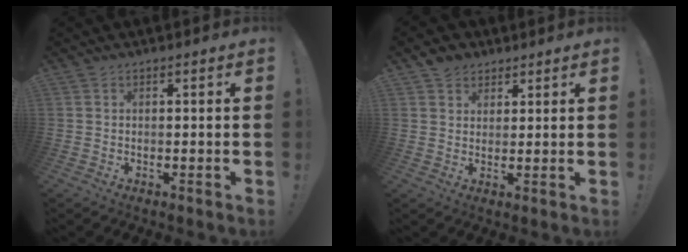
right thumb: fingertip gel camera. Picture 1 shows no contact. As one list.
[{"total": 5.0, "force": [3.2, 3.7, 1.0], "torque": [-0.016, -0.014, 0.061]}]